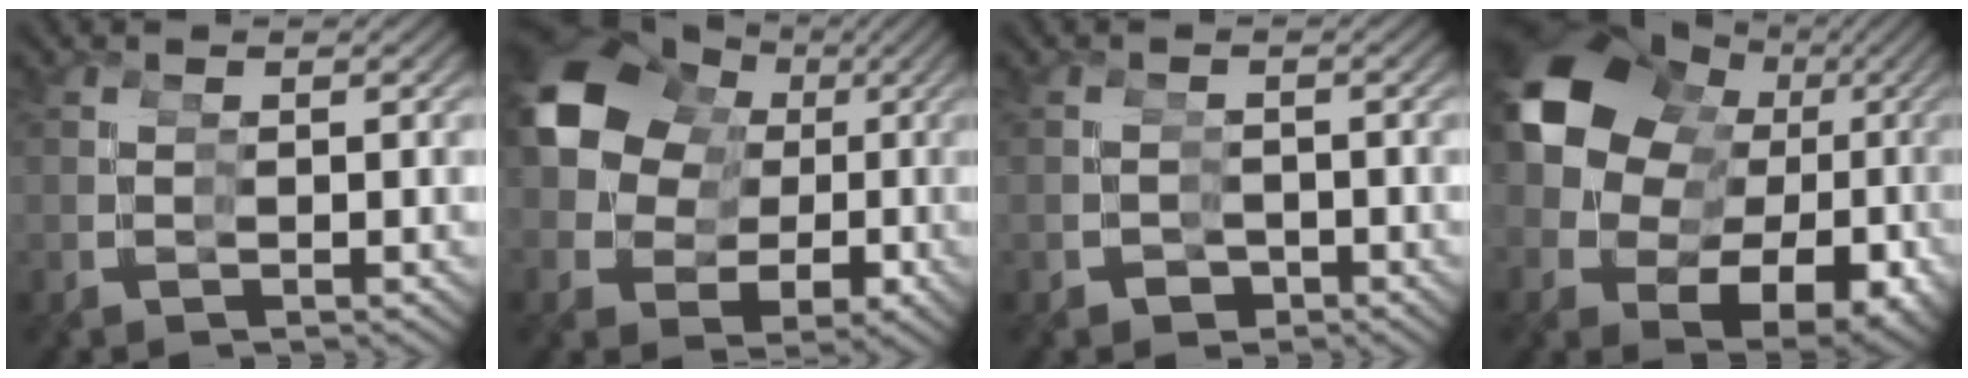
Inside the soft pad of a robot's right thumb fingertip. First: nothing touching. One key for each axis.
{"total": 14.0, "fx": 2.2, "fy": 10.9, "fz": 8.4, "tx": -0.186, "ty": -0.032, "tz": 0.049}
{"total": 2.9, "fx": -1.5, "fy": 2.3, "fz": 0.9, "tx": -0.022, "ty": -0.030, "tz": -0.011}
{"total": 19.1, "fx": 1.5, "fy": 14.1, "fz": 12.9, "tx": -0.277, "ty": -0.052, "tz": 0.047}